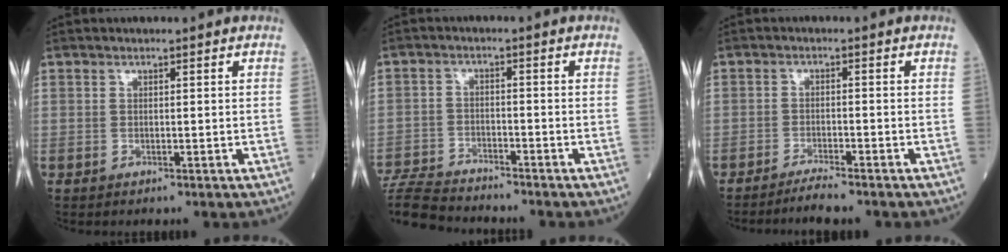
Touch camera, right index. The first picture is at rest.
{"total": 9.3, "force": [-9.1, 0.8, 1.8], "torque": [-0.036, -0.007, -0.168]}
{"total": 3.5, "force": [-3.2, -0.4, 1.4], "torque": [-0.026, -0.010, -0.057]}